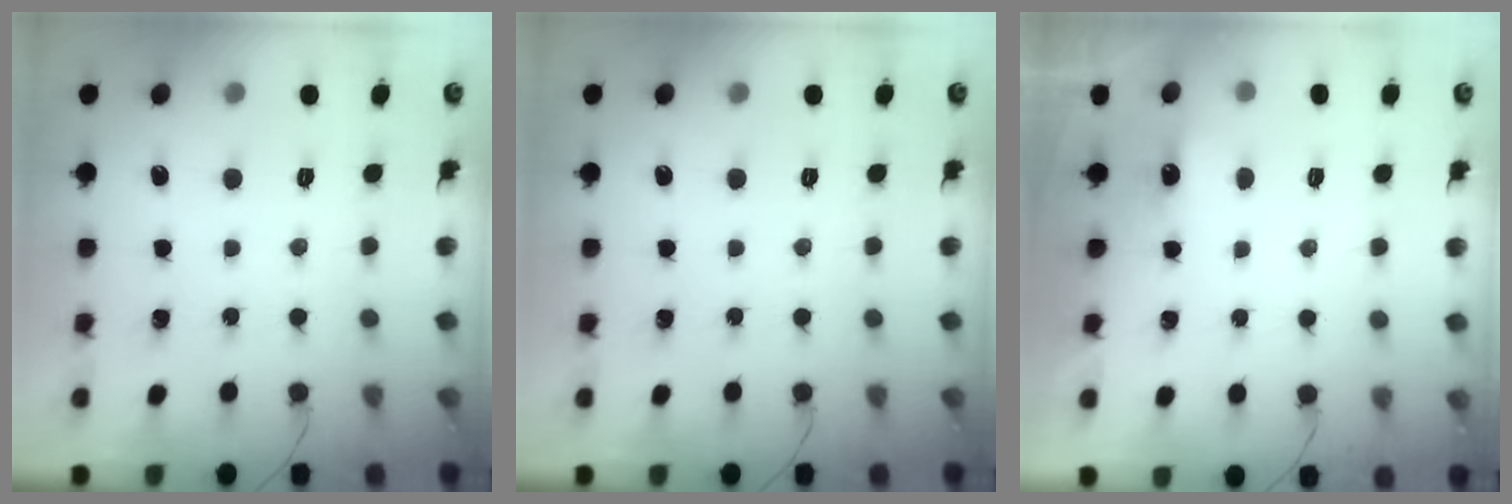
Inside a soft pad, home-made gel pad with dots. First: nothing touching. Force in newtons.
{"total": 0.0}
{"total": 1.7, "press": 1.5, "slide": 0.7}